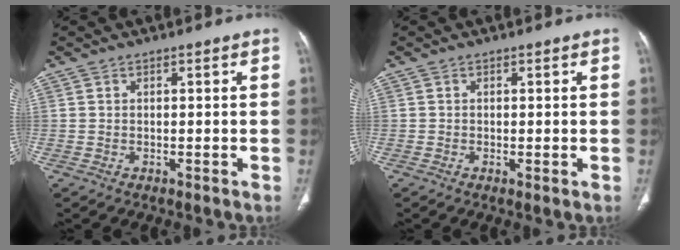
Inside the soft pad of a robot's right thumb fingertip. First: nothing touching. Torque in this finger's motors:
{"motor_torque": [-0.38, -0.09, -0.29, 0.00, -0.03]}